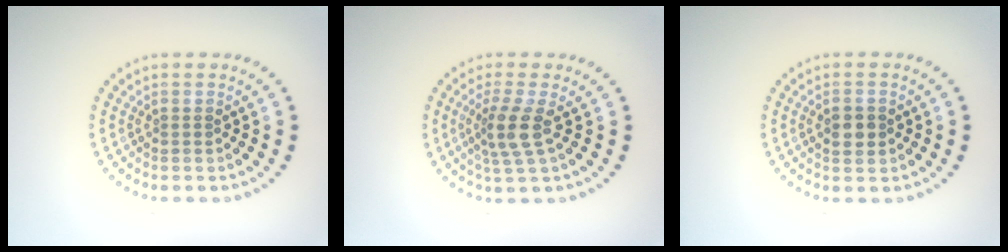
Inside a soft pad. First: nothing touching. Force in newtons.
{"total": 2.8, "press": 2.2, "slide": 1.8}
{"total": 2.4, "press": 2.4, "slide": 0.0}